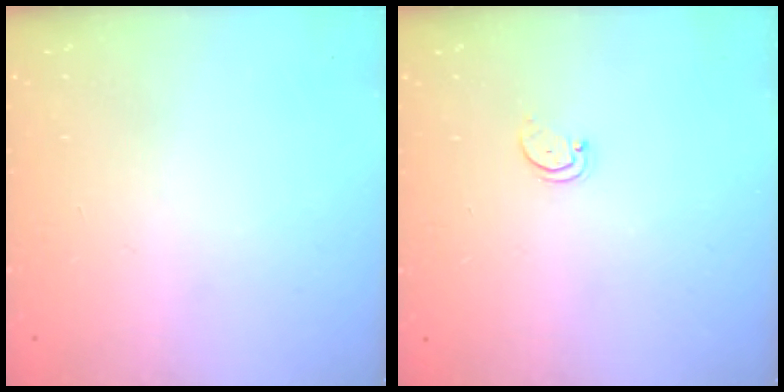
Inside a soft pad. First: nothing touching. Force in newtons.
{"total": 1.5, "press": 1.5, "slide": 0.3}